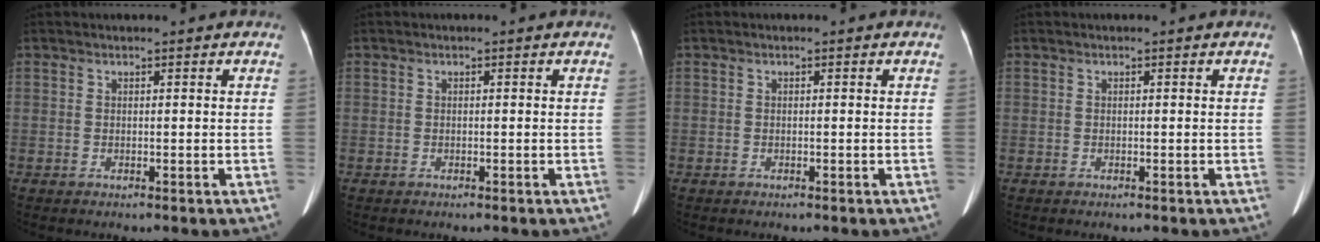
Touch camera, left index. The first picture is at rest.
{"total": 0.0}
{"total": 0.0}
{"total": 0.0}